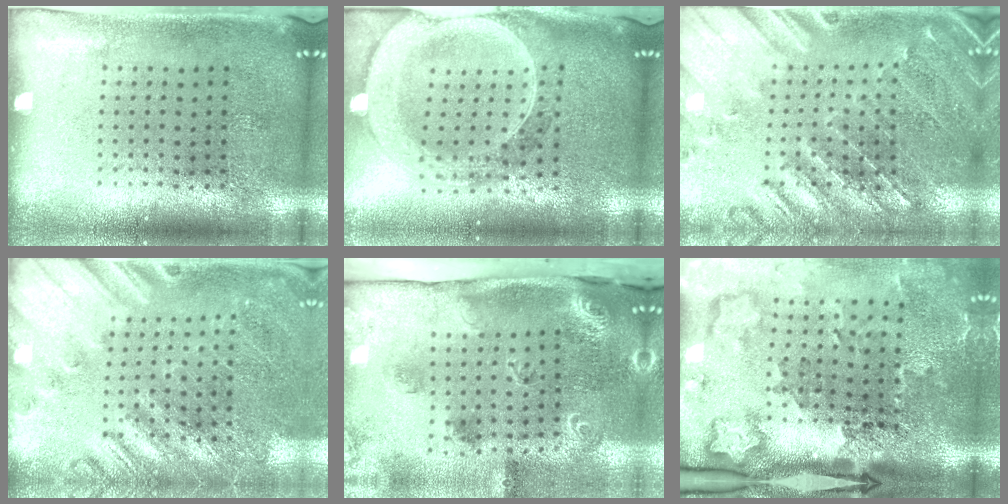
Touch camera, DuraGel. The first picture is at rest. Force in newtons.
{"total": 2.8, "press": 2.4, "slide": 1.3}
{"total": 0.8, "press": 0.7, "slide": 0.3}
{"total": 2.3, "press": 2.2, "slide": 0.6}
{"total": 2.1, "press": 1.8, "slide": 1.1}
{"total": 3.5, "press": 2.2, "slide": 2.7}